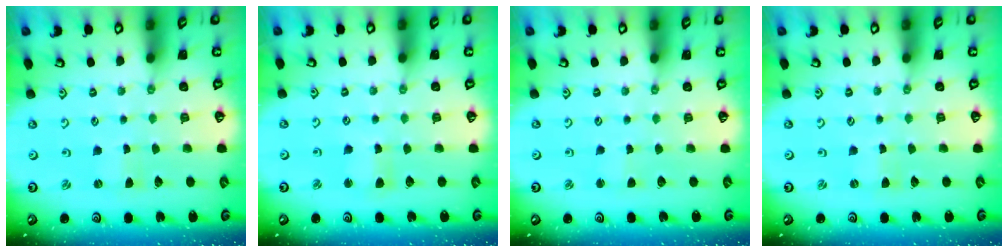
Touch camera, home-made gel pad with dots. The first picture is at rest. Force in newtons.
{"total": 3.1, "press": 3.1, "slide": 0.4}
{"total": 1.4, "press": 1.4, "slide": 0.2}
{"total": 0.0}